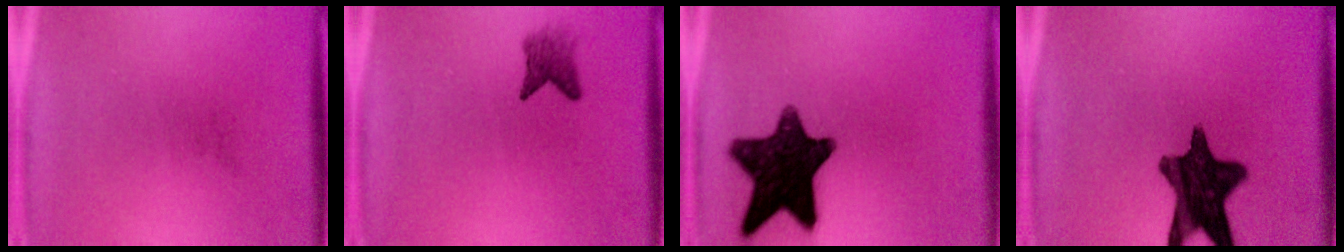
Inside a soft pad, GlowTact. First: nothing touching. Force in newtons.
{"total": 2.4}
{"total": 14.3}
{"total": 13.7}